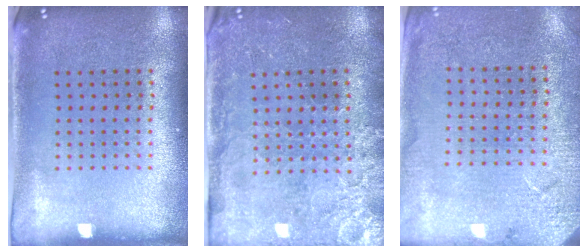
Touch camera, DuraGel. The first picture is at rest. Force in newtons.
{"total": 3.3, "press": 3.2, "slide": 0.8}
{"total": 2.5, "press": 2.5, "slide": 0.2}